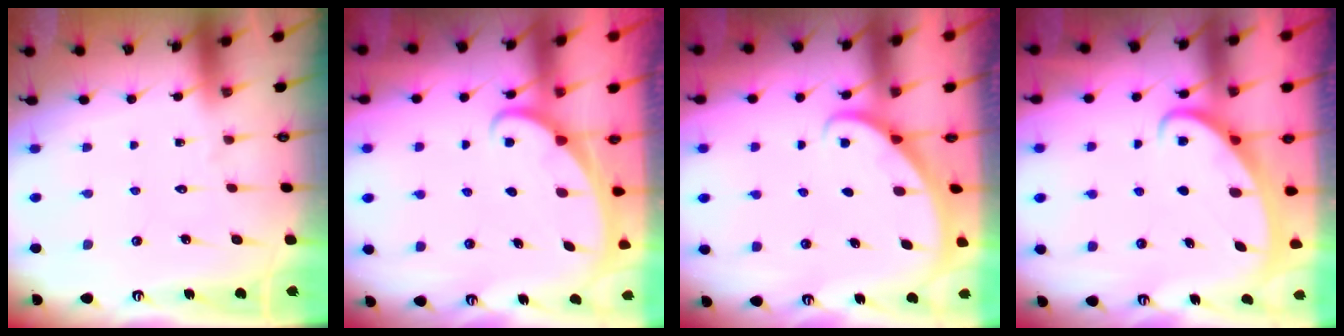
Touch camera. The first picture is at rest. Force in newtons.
{"total": 1.7, "press": 1.7, "slide": 0.1}
{"total": 2.1, "press": 2.1, "slide": 0.1}
{"total": 2.6, "press": 2.6, "slide": 0.4}